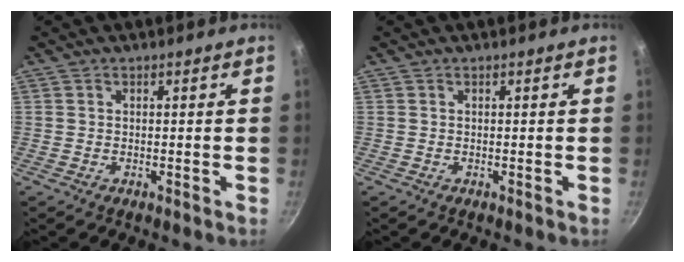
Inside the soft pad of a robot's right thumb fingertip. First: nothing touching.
{"total": 0.0}